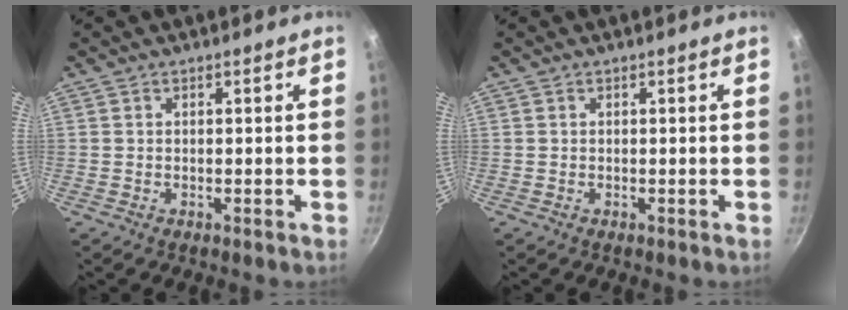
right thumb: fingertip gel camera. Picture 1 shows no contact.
{"total": 0.0}